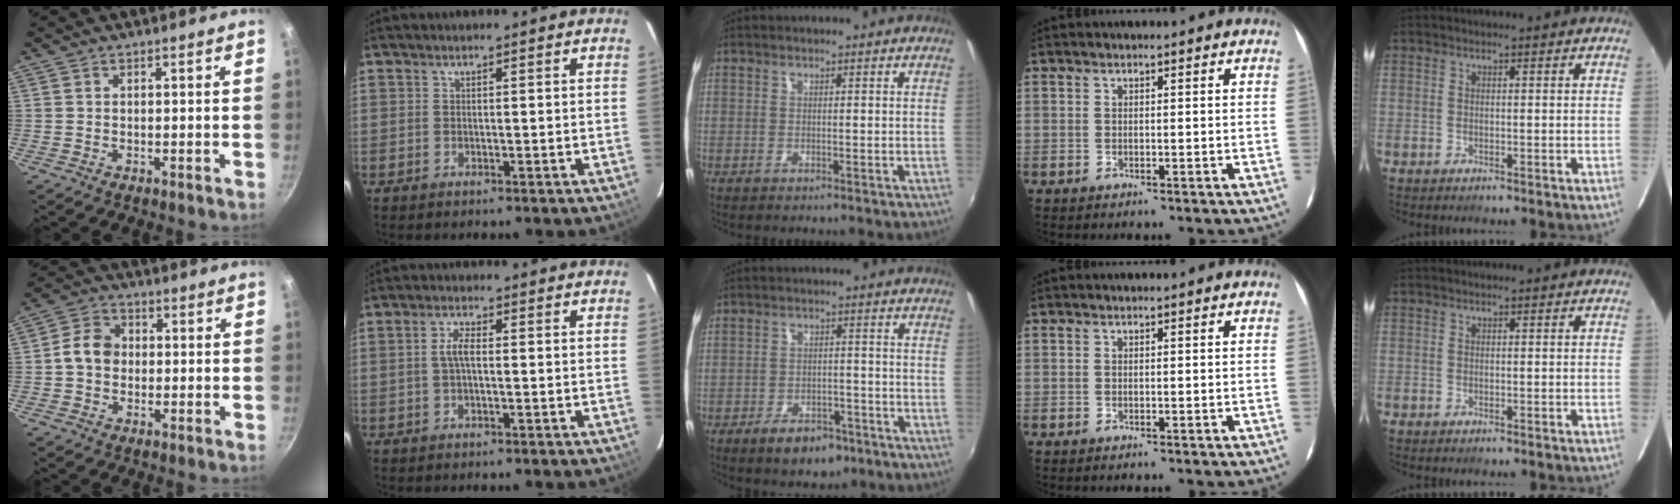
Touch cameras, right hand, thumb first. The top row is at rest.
{"thumb": {"total": 6.6, "force": [-0.2, 5.5, 3.6], "torque": [-0.037, 0.018, -0.017]}, "index": {"total": 2.8, "force": [-0.1, 0.9, 2.6], "torque": [-0.055, 0.006, -0.001]}, "middle": {"total": 7.6, "force": [-5.0, 4.2, 4.0], "torque": [-0.090, 0.001, -0.067]}}